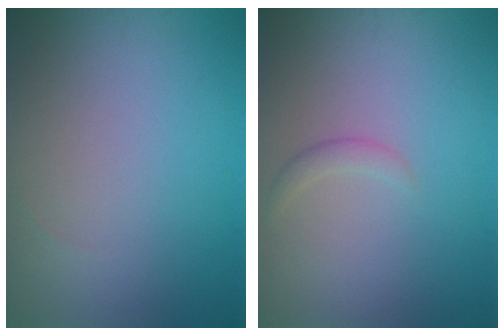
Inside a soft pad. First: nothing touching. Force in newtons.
{"total": 1.0, "press": 1.0, "slide": 0.1}